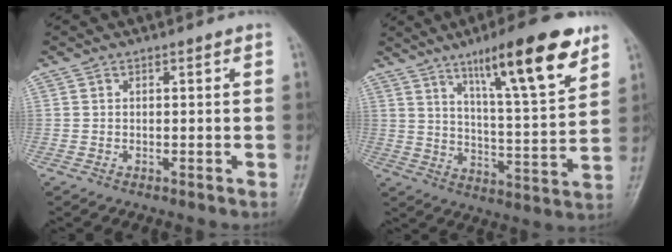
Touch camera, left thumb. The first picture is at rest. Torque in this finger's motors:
{"motor_torque": [1.59, 0.32, 1.53, -1.24, 0.11]}